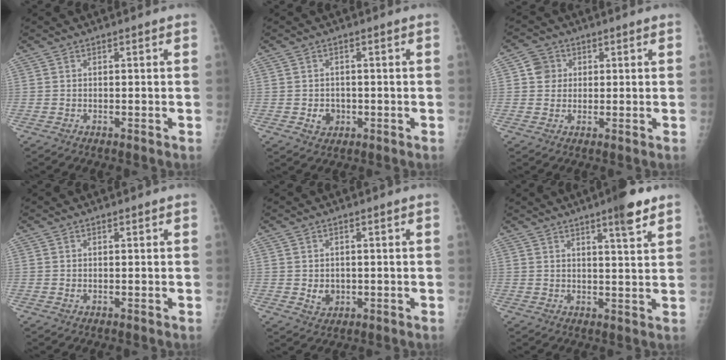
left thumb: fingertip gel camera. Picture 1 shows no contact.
{"total": 3.1, "force": [-0.7, 2.8, 1.4], "torque": [-0.006, 0.003, -0.004]}
{"total": 4.1, "force": [1.0, 3.8, 1.0], "torque": [0.004, 0.002, 0.012]}
{"total": 0.8, "force": [0.4, 0.4, 0.5], "torque": [-0.005, -0.002, 0.006]}
{"total": 3.1, "force": [-0.1, 2.6, 1.7], "torque": [-0.015, -0.002, 0.009]}
{"total": 7.0, "force": [4.5, 0.9, 5.2], "torque": [-0.069, -0.024, 0.062]}